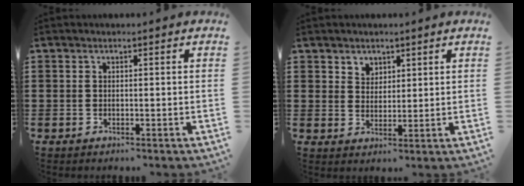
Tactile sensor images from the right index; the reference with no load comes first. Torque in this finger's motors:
{"motor_torque": [0.01, -0.01, 0.01, 0.02]}